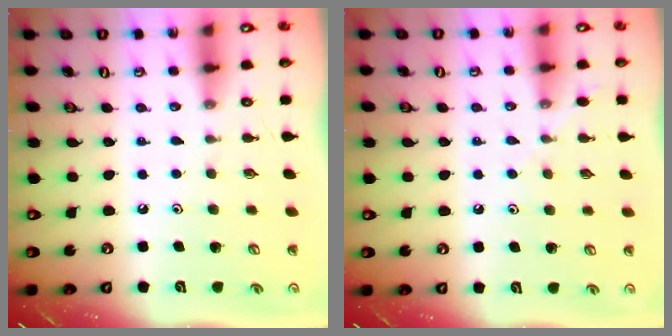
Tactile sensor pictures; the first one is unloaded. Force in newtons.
{"total": 5.5, "press": 5.4, "slide": 0.7}